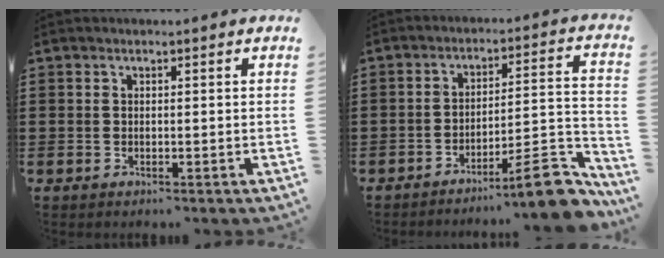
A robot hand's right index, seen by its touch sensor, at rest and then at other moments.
{"total": 10.3, "force": [-7.8, 1.4, 6.6], "torque": [-0.094, 0.021, -0.140]}